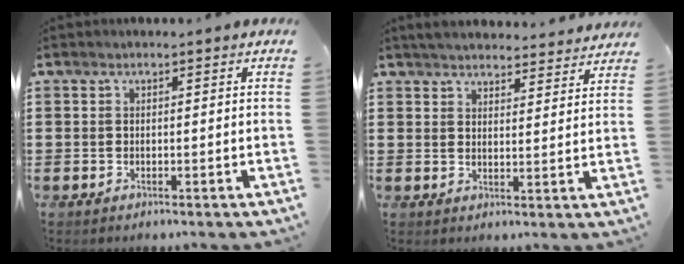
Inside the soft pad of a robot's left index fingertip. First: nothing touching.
{"total": 3.8, "force": [3.8, 0.0, 0.4], "torque": [-0.021, -0.018, 0.068]}